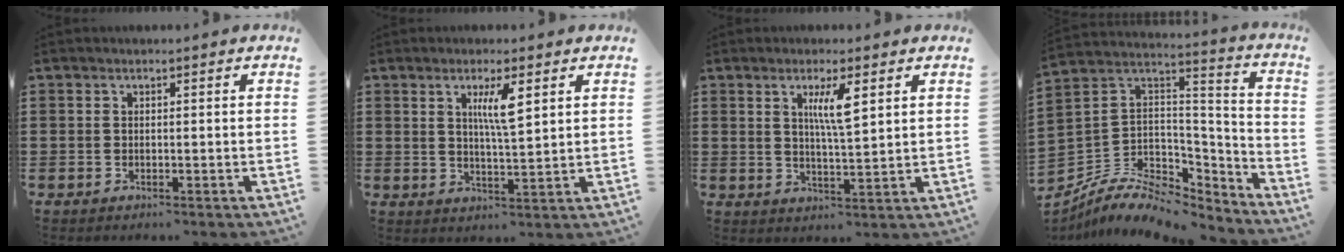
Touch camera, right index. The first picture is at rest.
{"total": 4.9, "force": [2.0, 0.9, 4.4], "torque": [-0.085, 0.002, 0.029]}
{"total": 5.0, "force": [2.1, 0.9, 4.5], "torque": [-0.087, 0.002, 0.031]}
{"total": 8.5, "force": [-6.1, 4.5, 3.8], "torque": [-0.083, 0.002, -0.113]}